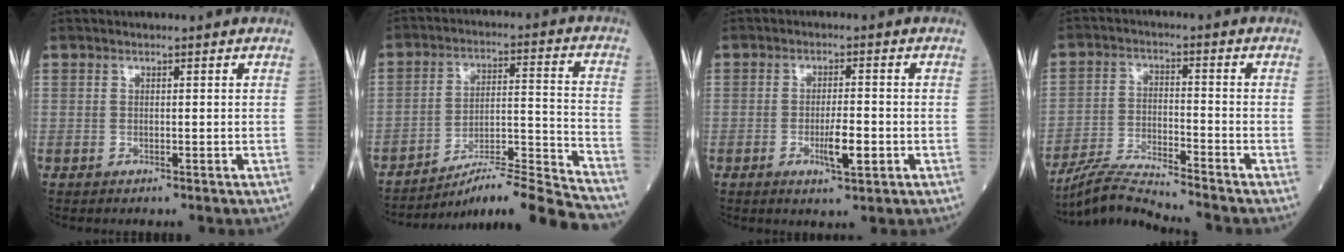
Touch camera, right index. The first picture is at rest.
{"total": 15.4, "force": [-14.4, -1.6, 5.1], "torque": [-0.072, 0.027, -0.230]}
{"total": 4.6, "force": [-1.4, 0.7, 4.3], "torque": [-0.076, -0.003, -0.018]}
{"total": 8.0, "force": [-7.7, -1.7, 1.5], "torque": [-0.031, -0.014, -0.144]}